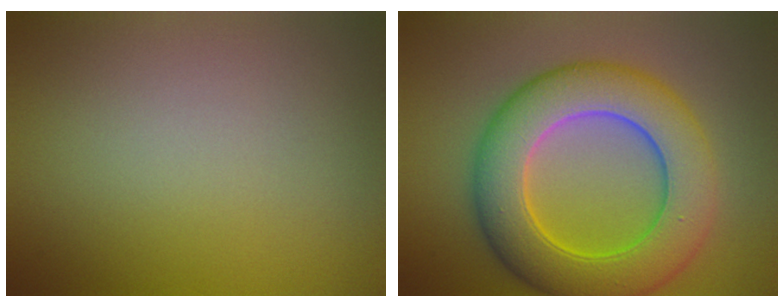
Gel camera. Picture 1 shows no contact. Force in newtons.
{"total": 9.9, "press": 9.8, "slide": 0.3}